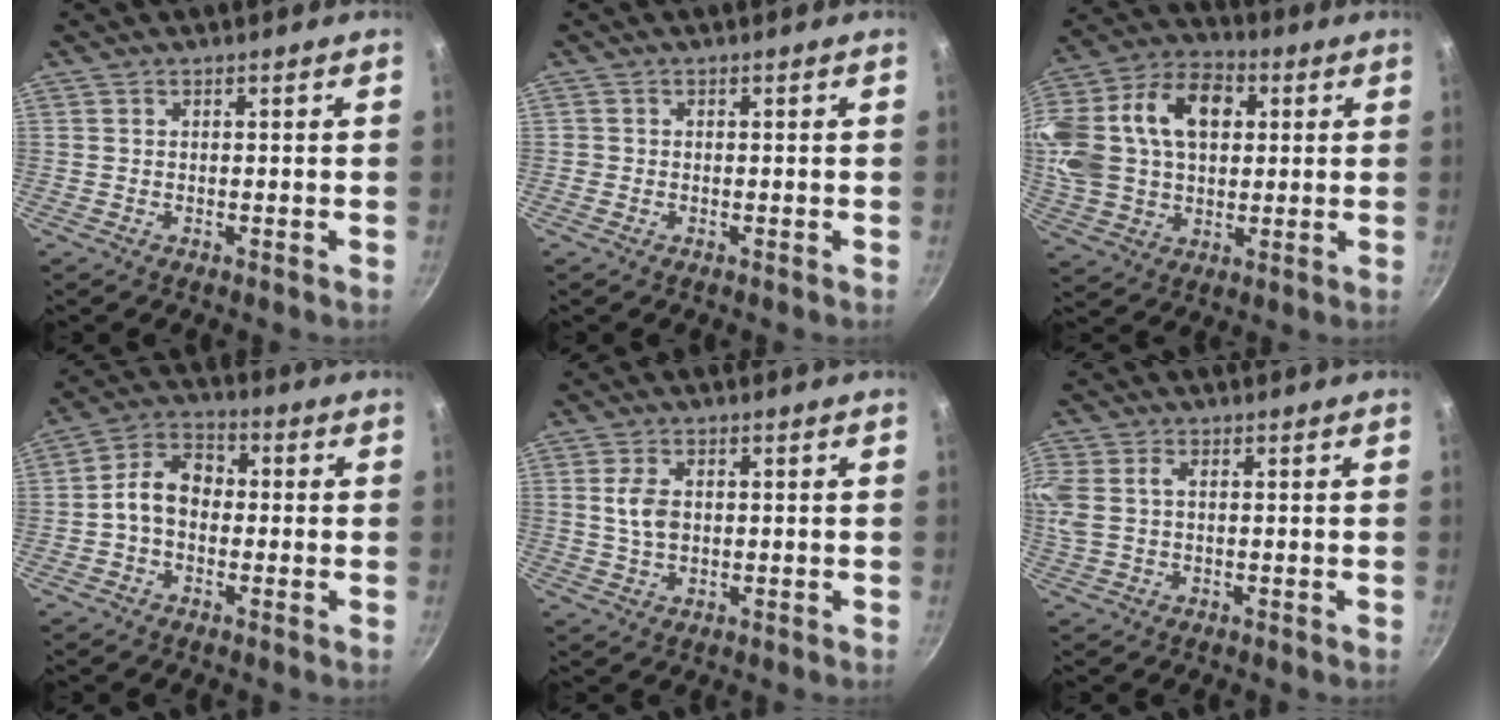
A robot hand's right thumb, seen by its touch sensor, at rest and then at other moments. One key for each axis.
{"total": 0.6, "fx": -0.1, "fy": 0.6, "fz": 0.1, "tx": 0.001, "ty": 0.001, "tz": -0.005}
{"total": 26.1, "fx": 6.1, "fy": 18.1, "fz": 17.8, "tx": -0.372, "ty": 0.035, "tz": 0.101}
{"total": 8.3, "fx": -0.6, "fy": 6.1, "fz": 5.6, "tx": -0.072, "ty": 0.030, "tz": -0.031}
{"total": 4.9, "fx": 0.6, "fy": 3.1, "fz": 3.7, "tx": -0.066, "ty": 0.003, "tz": 0.012}
{"total": 7.7, "fx": 1.4, "fy": 5.0, "fz": 5.7, "tx": -0.128, "ty": 0.012, "tz": 0.024}